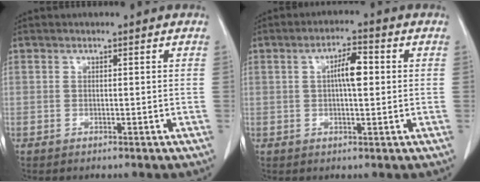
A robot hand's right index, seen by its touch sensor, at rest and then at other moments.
{"total": 4.9, "force": [0.7, 1.2, 4.8], "torque": [-0.085, 0.010, 0.009]}